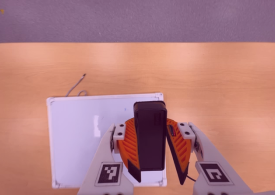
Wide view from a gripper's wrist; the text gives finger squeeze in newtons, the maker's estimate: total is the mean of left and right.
{"total": 8.8, "left": 9.1, "right": 8.4}